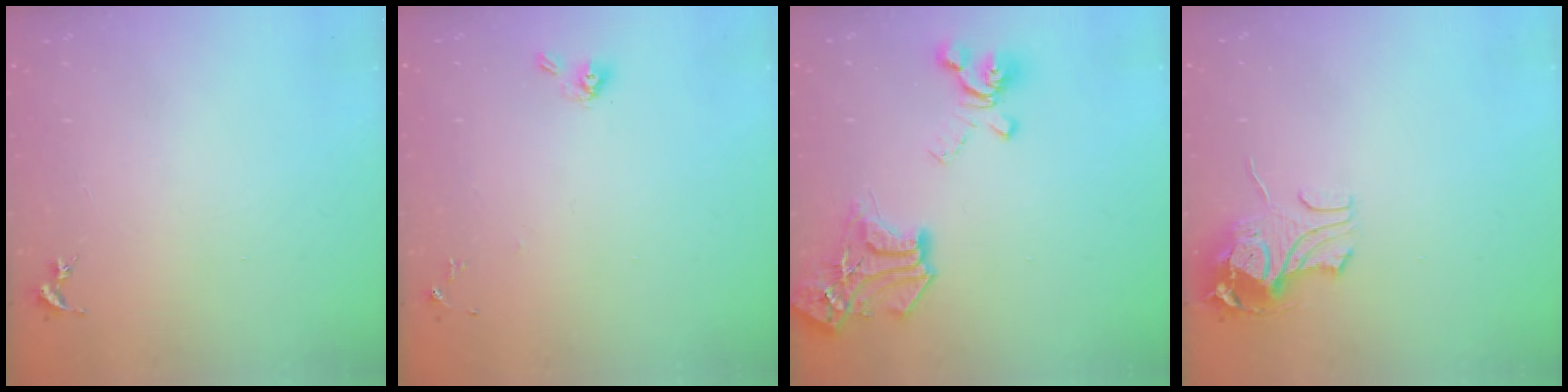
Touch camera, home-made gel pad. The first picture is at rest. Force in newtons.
{"total": 6.5, "press": 6.4, "slide": 1.5}
{"total": 19.7, "press": 19.7, "slide": 1.4}
{"total": 10.8, "press": 10.8, "slide": 1.2}